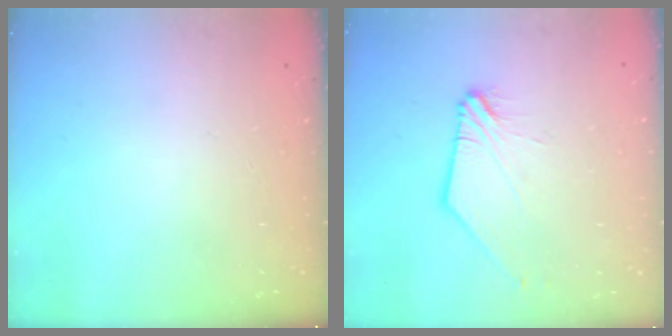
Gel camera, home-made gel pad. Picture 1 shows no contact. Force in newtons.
{"total": 2.0, "press": 1.9, "slide": 0.4}